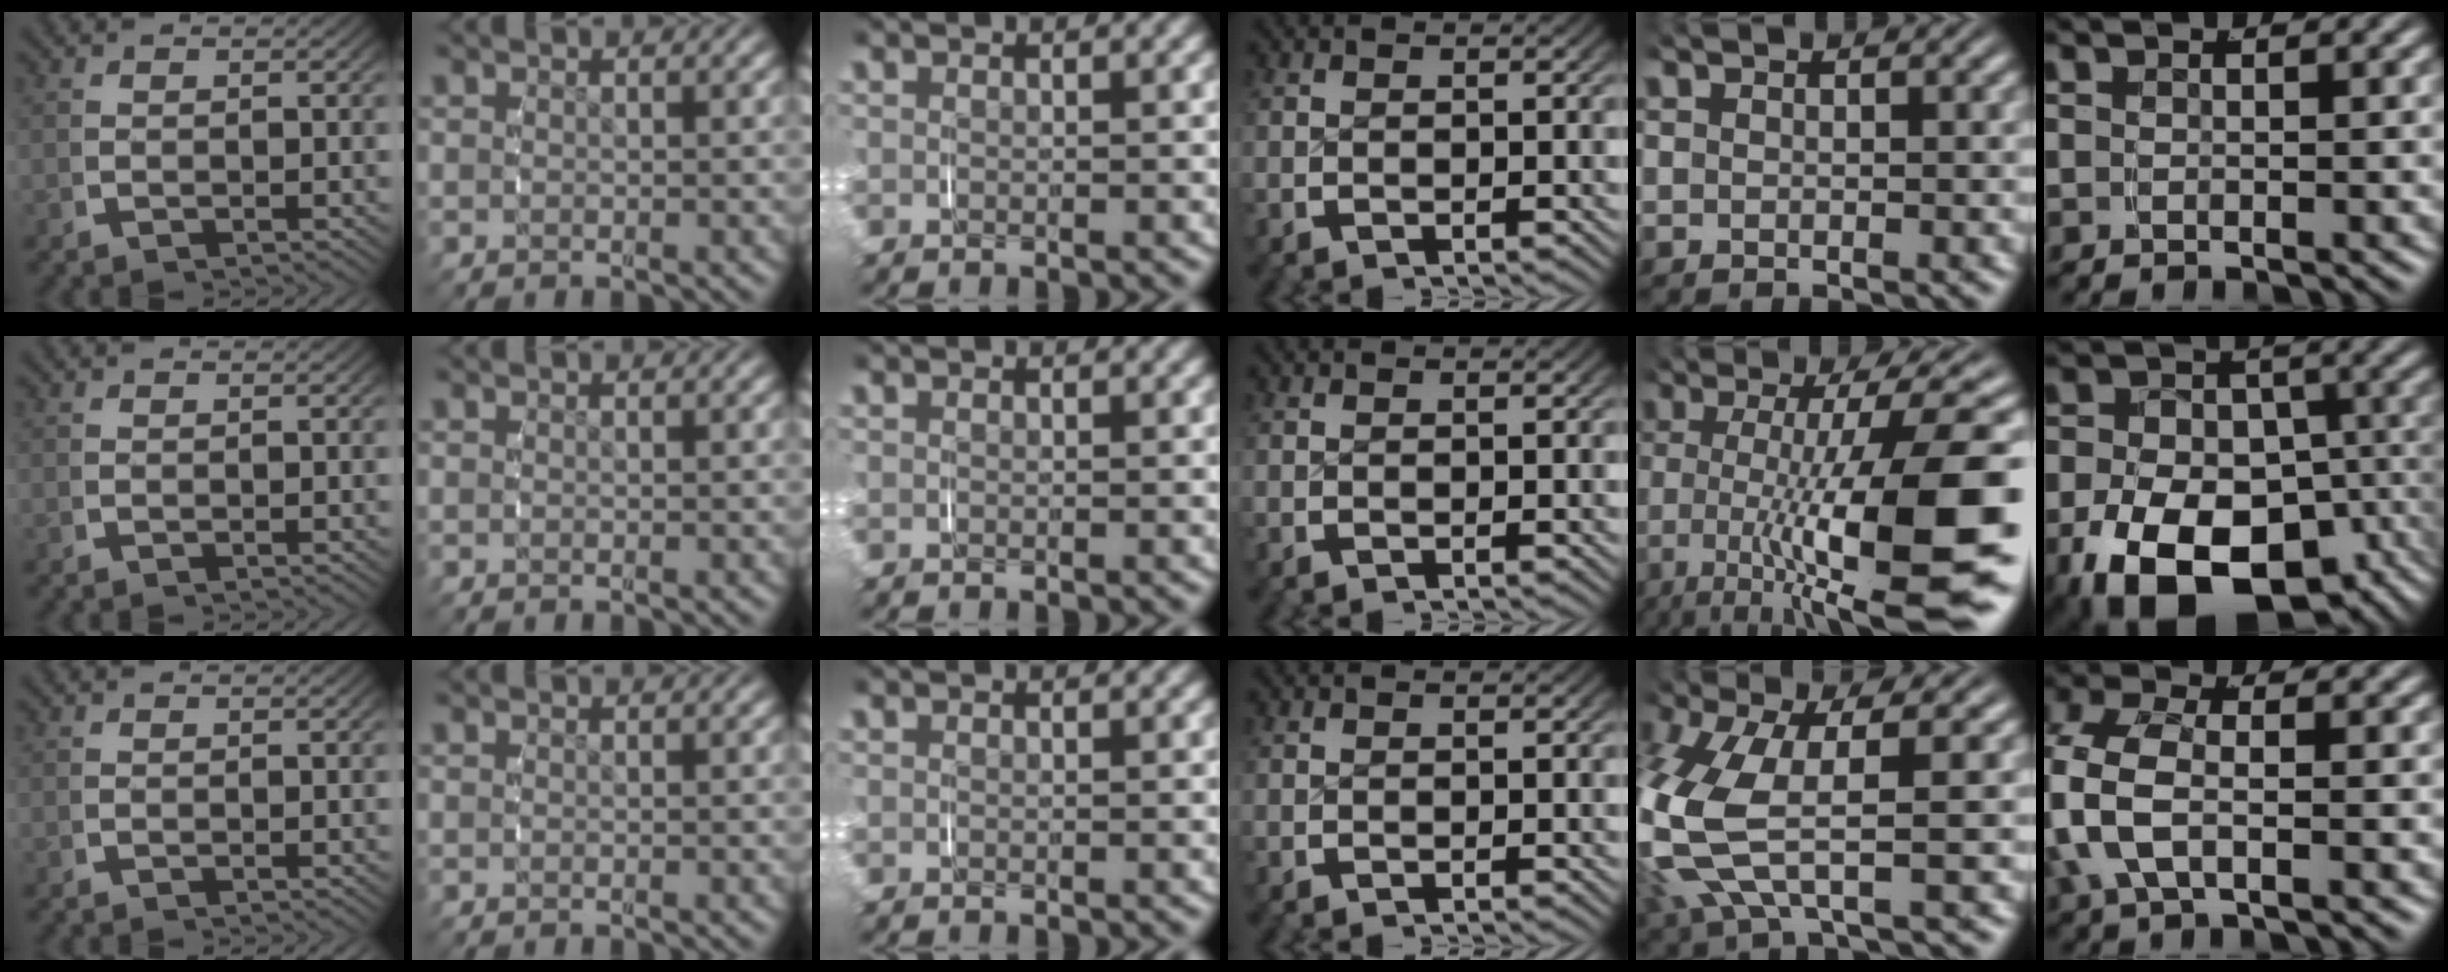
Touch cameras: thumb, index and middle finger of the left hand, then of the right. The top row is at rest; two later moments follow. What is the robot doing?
{"motion": "grasp_and_lifting", "object": "shoes"}